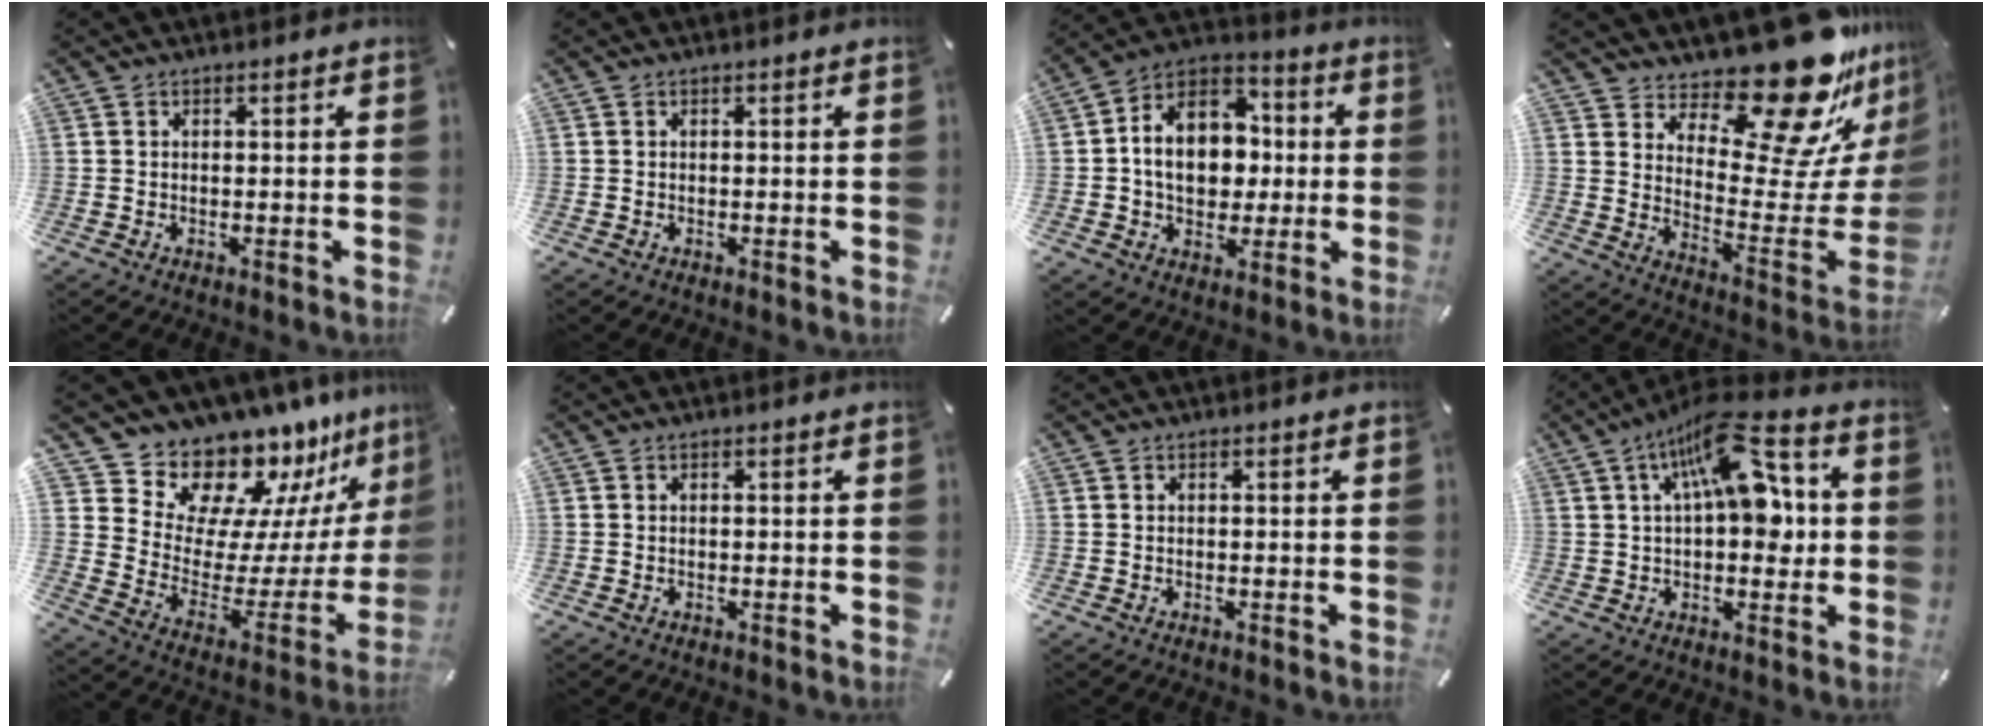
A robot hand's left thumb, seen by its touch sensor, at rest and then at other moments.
{"total": 0.0}
{"total": 13.5, "force": [-0.5, 10.8, 8.1], "torque": [-0.149, 0.006, -0.009]}
{"total": 24.0, "force": [18.2, 8.5, 13.2], "torque": [-0.159, -0.146, 0.293]}
{"total": 14.1, "force": [13.5, 4.2, -0.6], "torque": [-0.002, -0.156, 0.231]}
{"total": 0.0}
{"total": 0.0}
{"total": 16.0, "force": [5.5, 7.4, 13.2], "torque": [-0.210, -0.023, 0.089]}